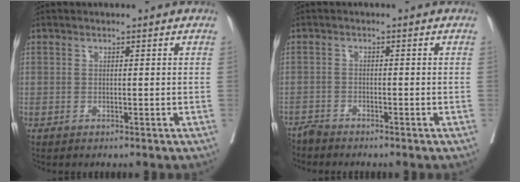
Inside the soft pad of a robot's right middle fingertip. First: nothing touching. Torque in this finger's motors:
{"motor_torque": [1.00, -0.96, 0.38, 0.13]}